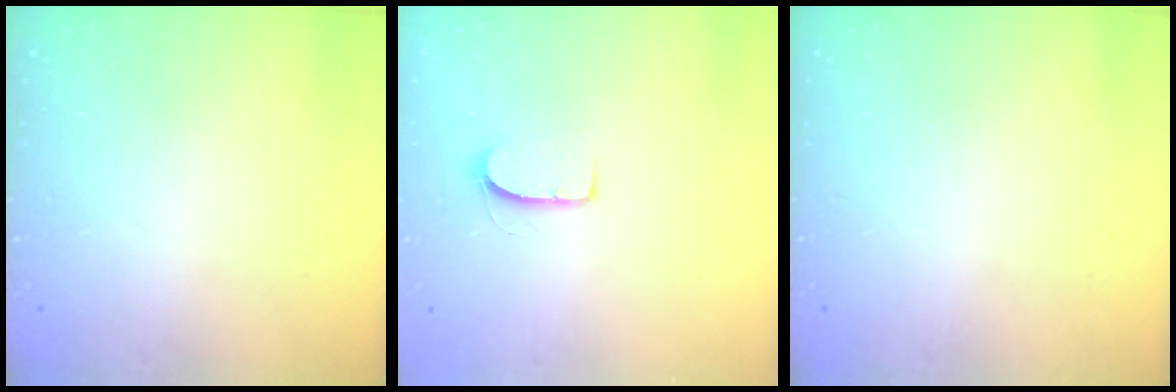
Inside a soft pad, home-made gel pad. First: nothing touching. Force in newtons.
{"total": 7.0, "press": 7.0, "slide": 0.5}
{"total": 0.0}